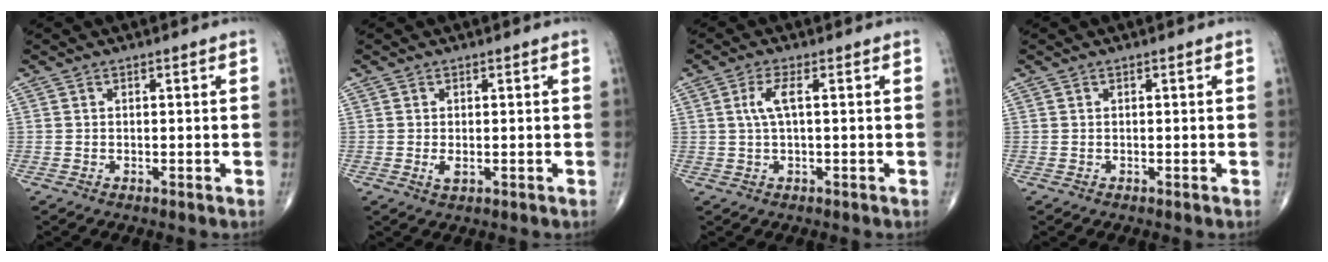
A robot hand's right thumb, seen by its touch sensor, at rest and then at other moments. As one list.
[{"total": 1.6, "force": [-0.3, 0.7, 1.4], "torque": [-0.029, -0.006, -0.005]}, {"total": 3.3, "force": [0.5, 0.7, 3.2], "torque": [-0.083, 0.010, 0.011]}, {"total": 0.0}]